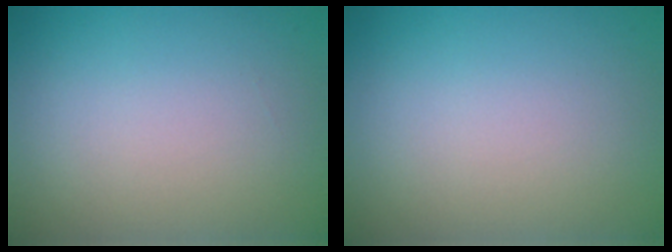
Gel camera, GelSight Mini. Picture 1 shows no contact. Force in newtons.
{"total": 0.0}